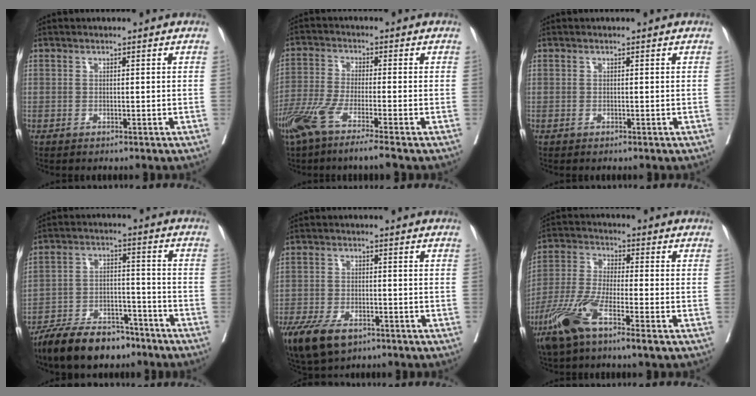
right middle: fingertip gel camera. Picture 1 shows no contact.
{"total": 7.8, "force": [-5.3, -0.2, 5.8], "torque": [-0.118, -0.024, -0.106]}
{"total": 0.0}
{"total": 12.2, "force": [-10.1, 4.5, 5.2], "torque": [-0.086, 0.007, -0.171]}
{"total": 9.5, "force": [-6.1, 4.5, 5.8], "torque": [-0.110, -0.013, -0.103]}
{"total": 10.0, "force": [-5.5, 1.1, 8.3], "torque": [-0.180, -0.016, -0.113]}